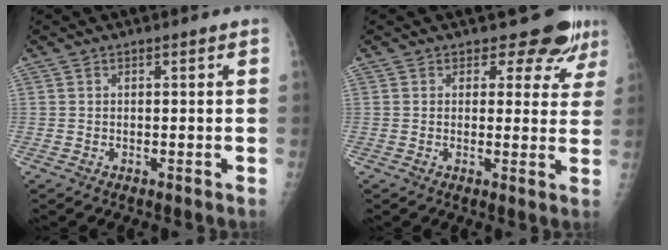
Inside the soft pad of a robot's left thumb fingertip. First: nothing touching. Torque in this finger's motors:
{"motor_torque": [0.04, 0.11, 0.05, 0.08, 0.04]}